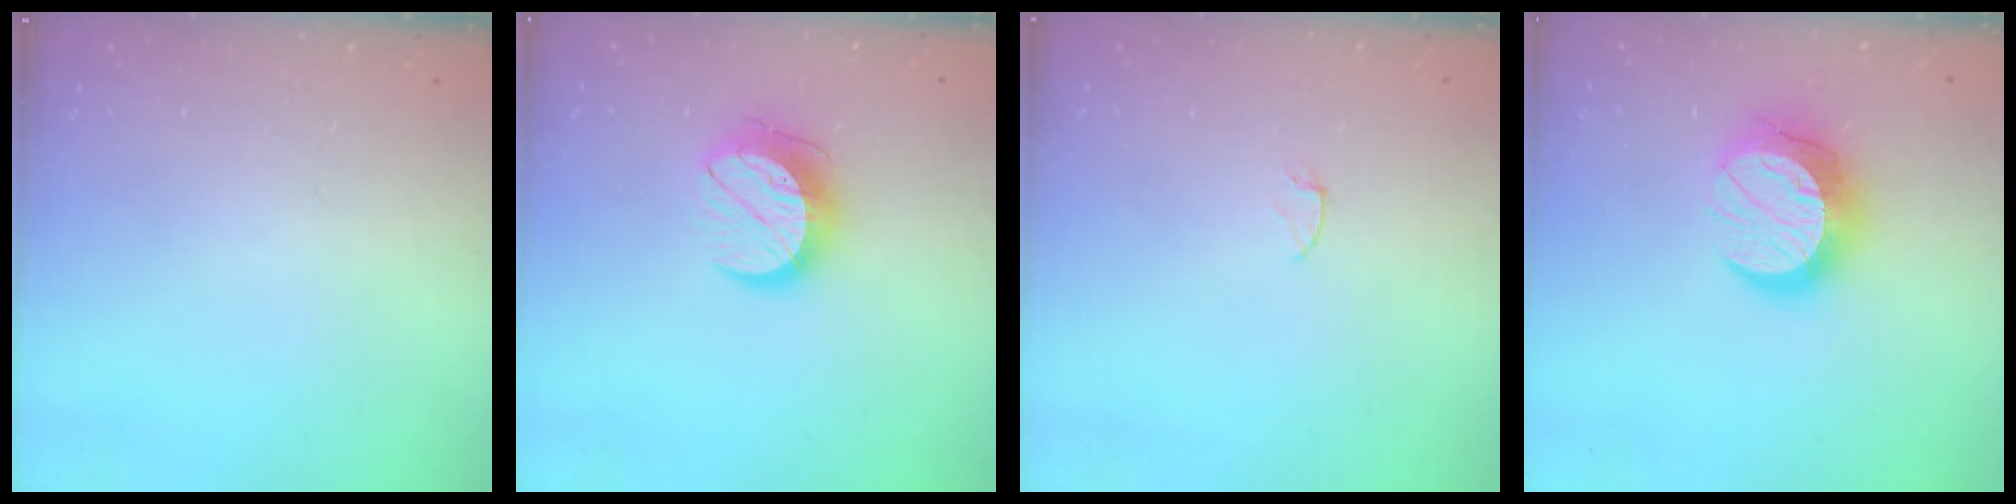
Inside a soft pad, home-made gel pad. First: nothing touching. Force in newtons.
{"total": 11.2, "press": 11.2, "slide": 0.6}
{"total": 2.9, "press": 2.9, "slide": 0.3}
{"total": 14.3, "press": 14.3, "slide": 1.0}